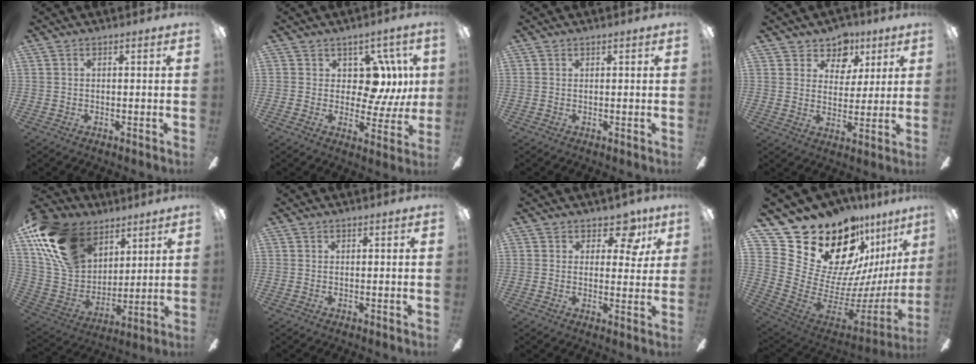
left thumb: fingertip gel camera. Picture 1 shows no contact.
{"total": 10.7, "force": [3.5, 7.0, 7.4], "torque": [-0.106, -0.013, 0.068]}
{"total": 0.0}
{"total": 8.3, "force": [5.3, 6.1, 1.9], "torque": [-0.035, -0.032, 0.101]}
{"total": 20.8, "force": [12.2, 13.1, 10.6], "torque": [-0.238, -0.042, 0.228]}
{"total": 0.0}
{"total": 7.5, "force": [4.4, 4.4, 4.2], "torque": [-0.041, -0.024, 0.072]}
{"total": 27.2, "force": [19.4, 13.8, 13.2], "torque": [-0.216, -0.172, 0.394]}